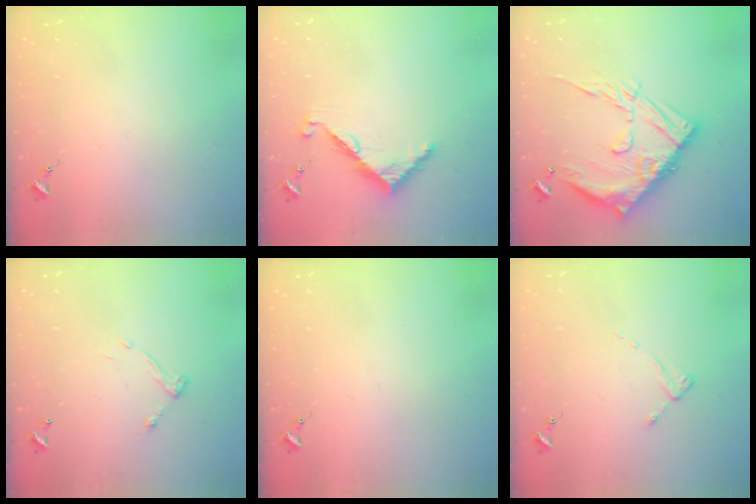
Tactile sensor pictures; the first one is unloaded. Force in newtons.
{"total": 7.7, "press": 7.7, "slide": 0.2}
{"total": 22.5, "press": 22.4, "slide": 2.1}
{"total": 6.8, "press": 6.8, "slide": 0.2}
{"total": 0.0}
{"total": 1.9, "press": 1.8, "slide": 0.3}